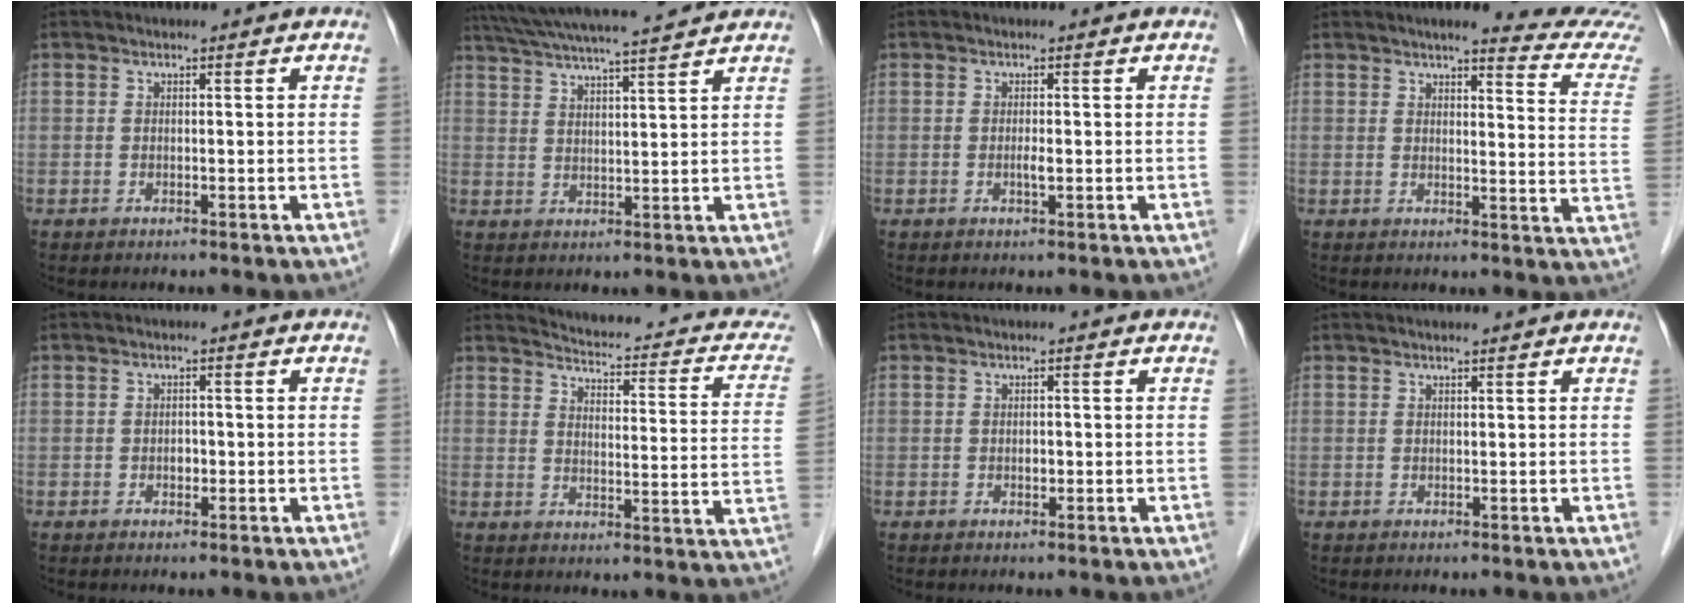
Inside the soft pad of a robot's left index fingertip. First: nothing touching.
{"total": 14.2, "force": [12.7, 0.1, 6.3], "torque": [-0.122, 0.025, 0.191]}
{"total": 1.0, "force": [-0.6, 0.0, 0.8], "torque": [-0.018, -0.007, -0.009]}
{"total": 12.3, "force": [11.5, -0.7, 4.2], "torque": [-0.042, -0.072, 0.107]}
{"total": 1.1, "force": [-0.8, 0.6, 0.5], "torque": [-0.010, -0.003, -0.013]}
{"total": 15.5, "force": [13.9, 3.8, 5.9], "torque": [-0.062, -0.036, 0.137]}
{"total": 0.8, "force": [-0.6, 0.4, 0.4], "torque": [-0.008, -0.004, -0.010]}
{"total": 1.6, "force": [1.4, -0.3, 0.8], "torque": [-0.009, 0.008, 0.021]}